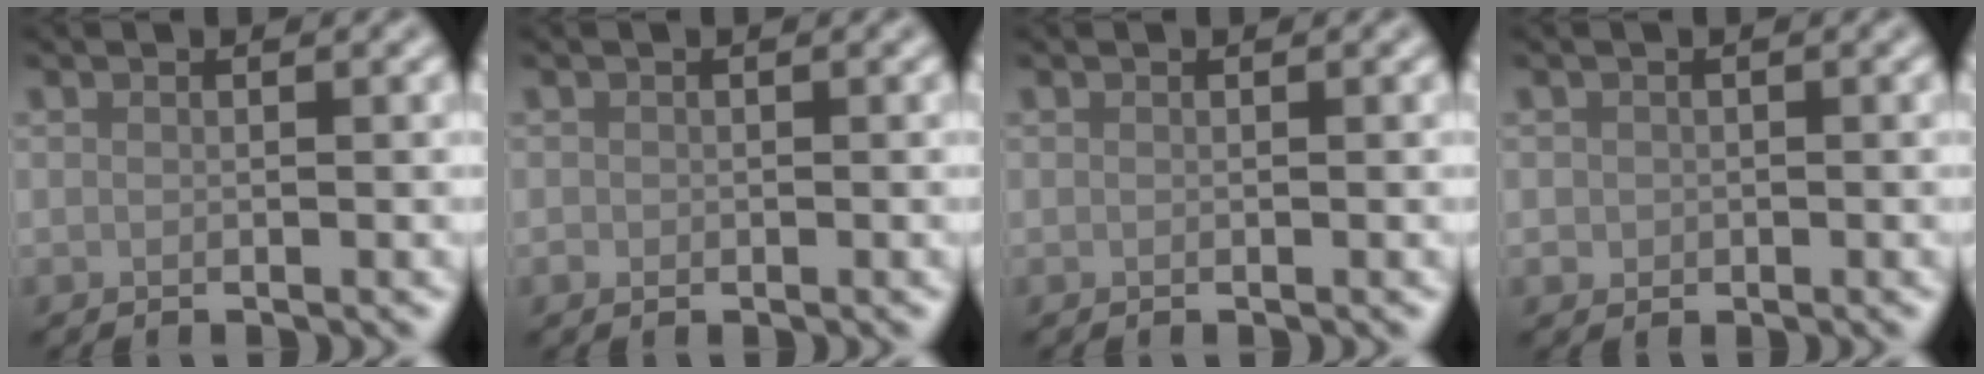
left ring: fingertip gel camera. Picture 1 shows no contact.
{"total": 0.6, "force": [-0.1, 0.5, 0.1], "torque": [0.002, -0.005, -0.003]}
{"total": 0.0}
{"total": 0.9, "force": [0.0, 0.9, 0.2], "torque": [0.004, -0.005, -0.002]}